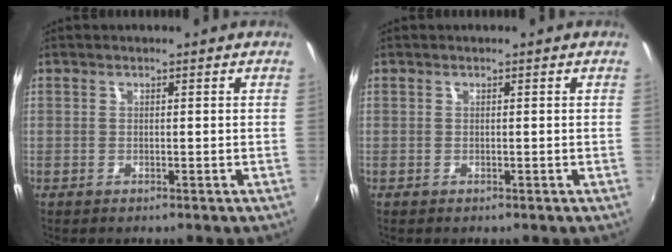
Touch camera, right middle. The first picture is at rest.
{"total": 0.0}